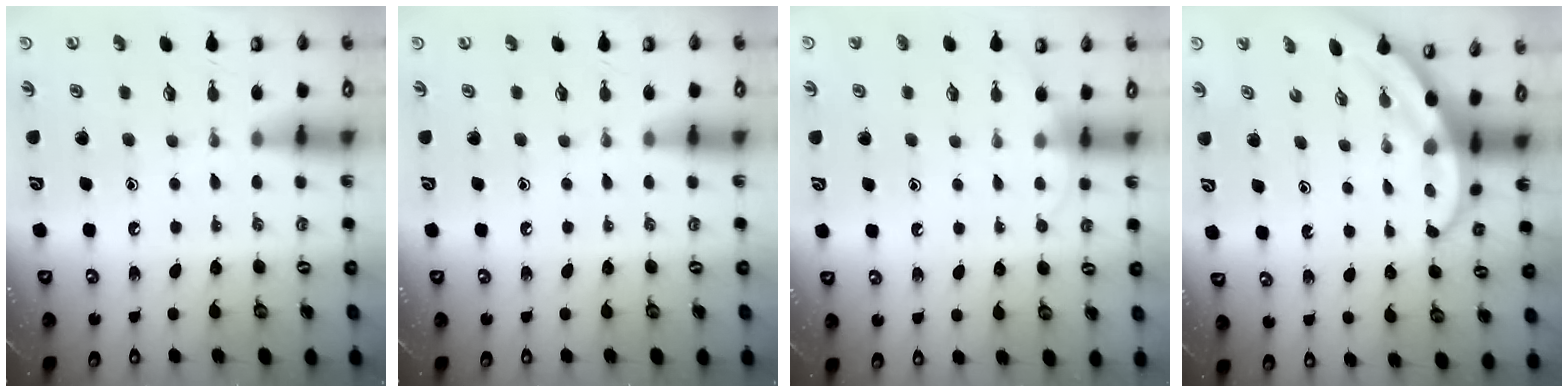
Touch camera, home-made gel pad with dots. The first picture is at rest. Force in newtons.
{"total": 0.0}
{"total": 3.2, "press": 3.2, "slide": 0.4}
{"total": 3.5, "press": 3.5, "slide": 0.3}